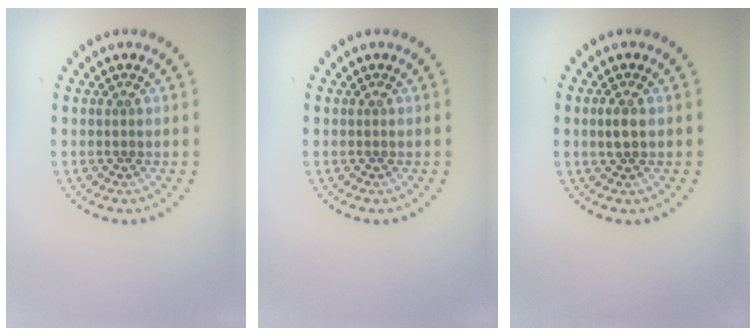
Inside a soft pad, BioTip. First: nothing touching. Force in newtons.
{"total": 0.0}
{"total": 1.4, "press": 1.4, "slide": 0.2}